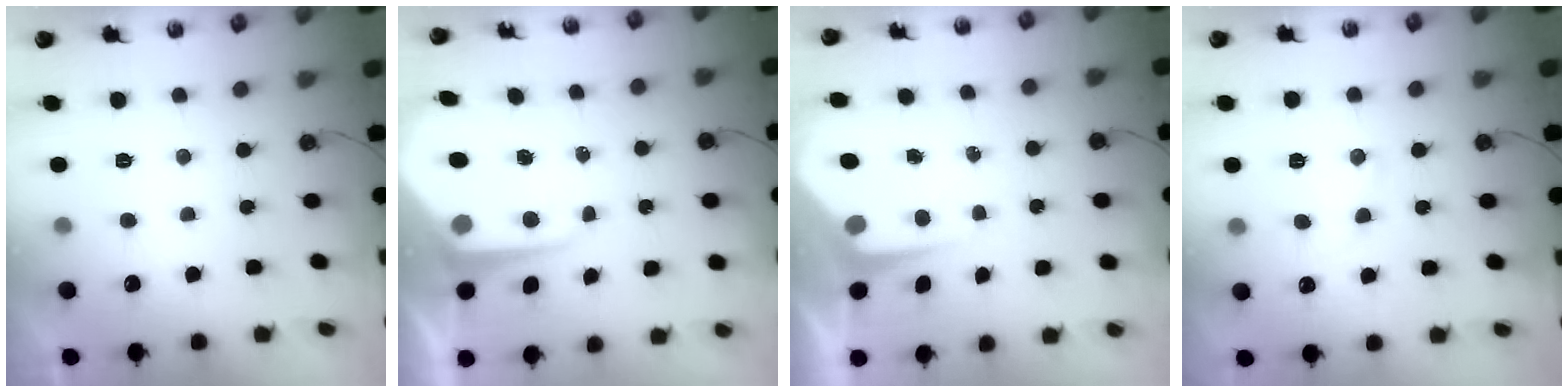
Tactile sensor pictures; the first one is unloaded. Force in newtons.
{"total": 8.7, "press": 8.7, "slide": 0.9}
{"total": 5.1, "press": 5.0, "slide": 0.7}
{"total": 8.7, "press": 8.6, "slide": 0.8}